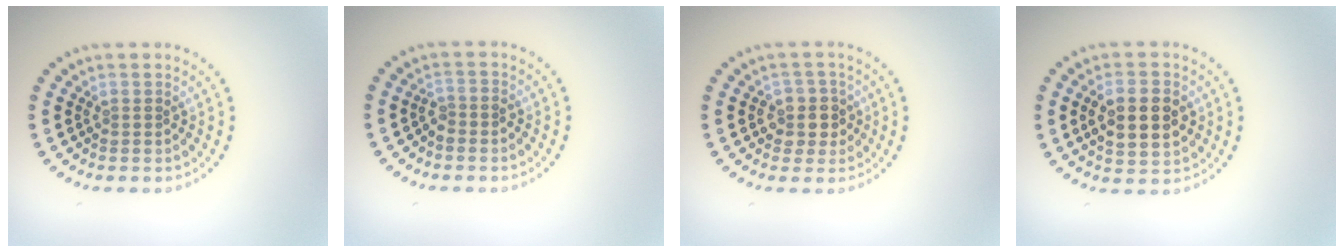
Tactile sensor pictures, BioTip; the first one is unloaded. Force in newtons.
{"total": 1.4, "press": 1.1, "slide": 0.9}
{"total": 2.7, "press": 2.4, "slide": 1.2}
{"total": 5.1, "press": 5.0, "slide": 0.2}